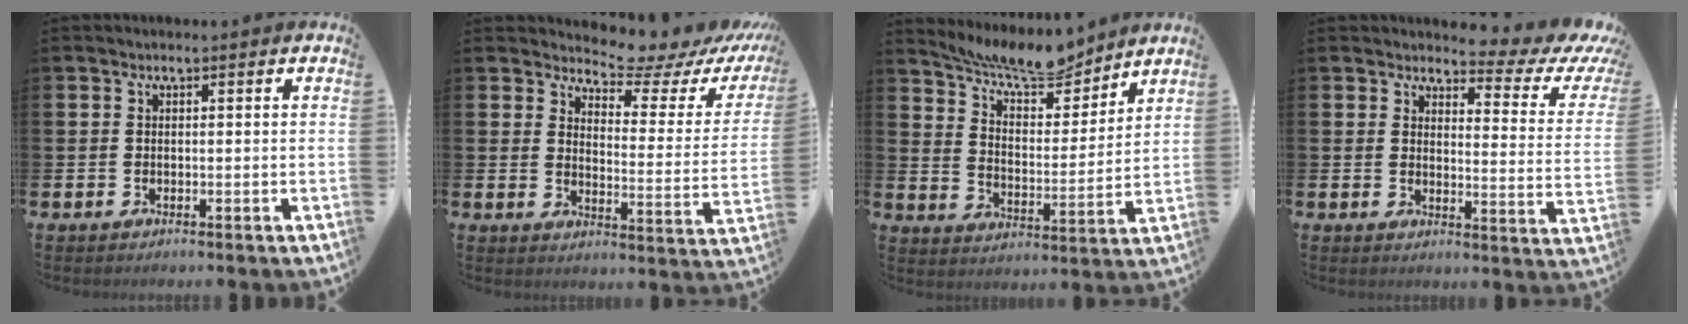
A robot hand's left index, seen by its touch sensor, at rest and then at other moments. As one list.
[{"total": 6.3, "force": [6.0, 1.3, 1.2], "torque": [-0.032, -0.058, 0.097]}, {"total": 9.5, "force": [9.0, 1.5, 2.6], "torque": [-0.067, -0.064, 0.160]}, {"total": 3.4, "force": [2.7, 1.4, 1.4], "torque": [-0.013, -0.036, 0.030]}]